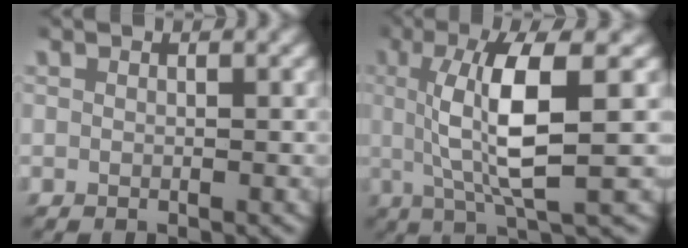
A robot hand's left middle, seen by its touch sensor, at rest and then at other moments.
{"total": 7.3, "force": [1.0, 1.4, 7.1], "torque": [-0.123, 0.002, 0.018]}